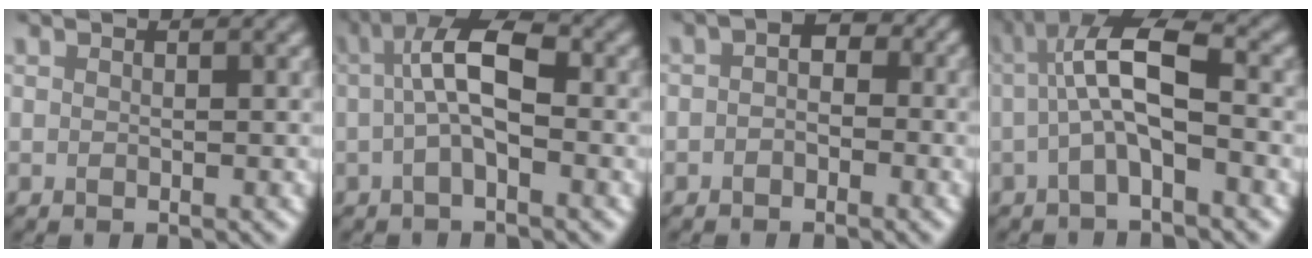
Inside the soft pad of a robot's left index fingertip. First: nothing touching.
{"total": 5.2, "force": [0.1, 1.9, 4.8], "torque": [-0.089, 0.013, -0.010]}
{"total": 2.2, "force": [-0.5, 1.6, 1.4], "torque": [-0.014, 0.002, -0.021]}
{"total": 5.7, "force": [-0.2, 1.7, 5.4], "torque": [-0.098, 0.017, -0.014]}